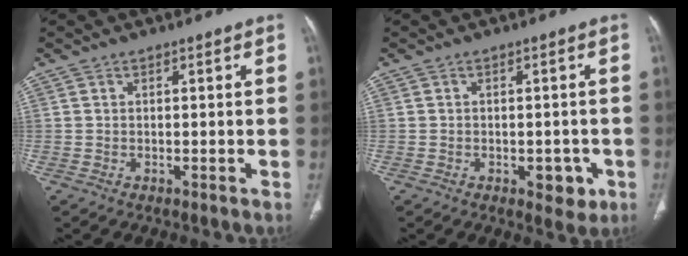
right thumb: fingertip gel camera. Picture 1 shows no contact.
{"total": 4.3, "force": [-1.7, 2.5, 3.0], "torque": [-0.015, 0.003, -0.016]}